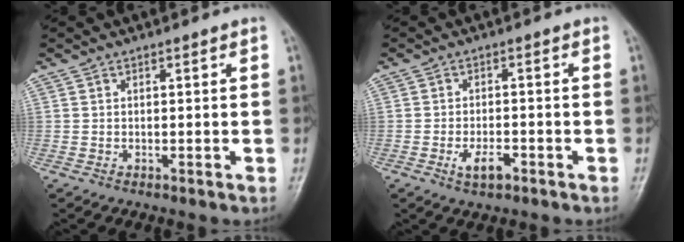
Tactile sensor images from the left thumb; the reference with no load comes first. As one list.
[{"total": 3.9, "force": [-2.1, 1.8, 2.7], "torque": [-0.047, 0.006, -0.033]}]